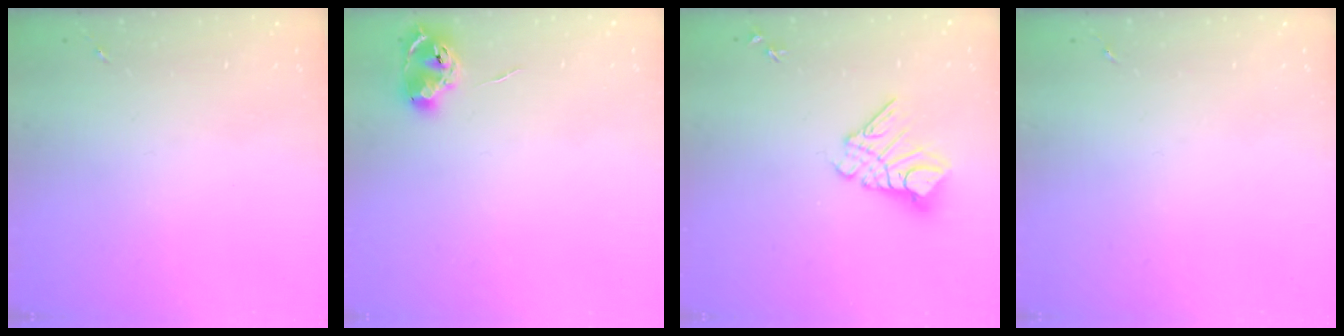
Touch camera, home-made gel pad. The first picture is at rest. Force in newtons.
{"total": 7.7, "press": 7.7, "slide": 0.7}
{"total": 11.6, "press": 11.6, "slide": 1.2}
{"total": 0.0}